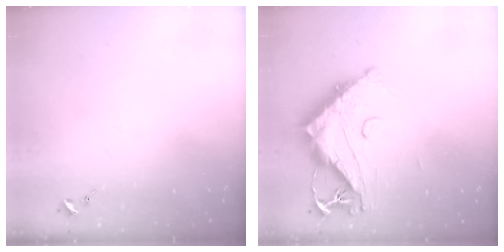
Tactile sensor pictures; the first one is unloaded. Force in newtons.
{"total": 15.1, "press": 15.1, "slide": 1.2}